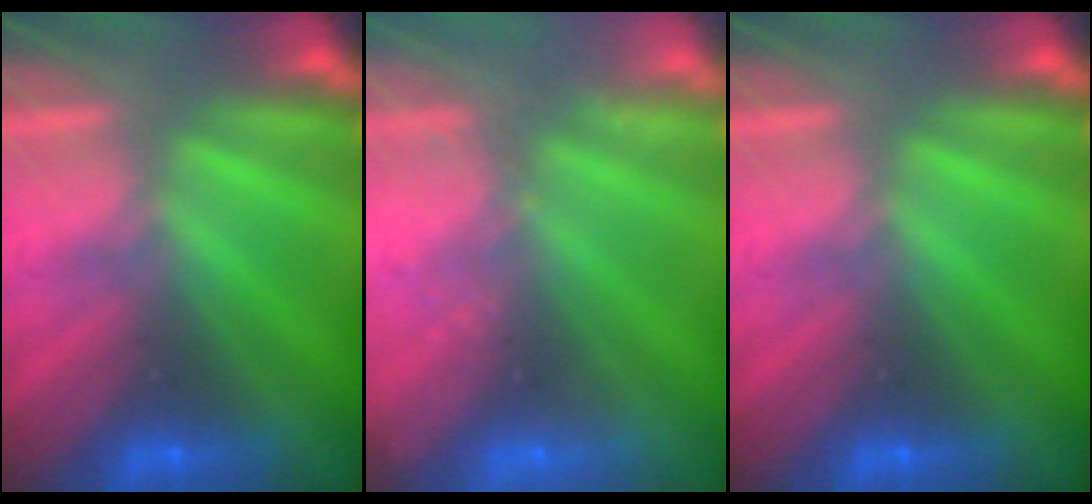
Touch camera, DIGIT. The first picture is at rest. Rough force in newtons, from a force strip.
{"total": 2.3}
{"total": 0.0}